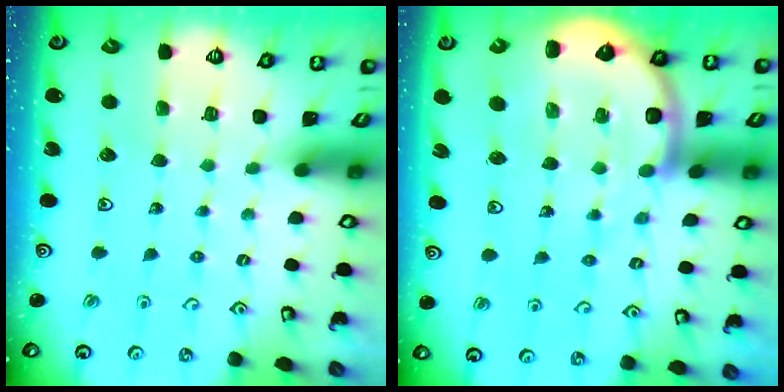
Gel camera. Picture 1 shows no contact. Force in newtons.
{"total": 9.2, "press": 8.9, "slide": 2.5}